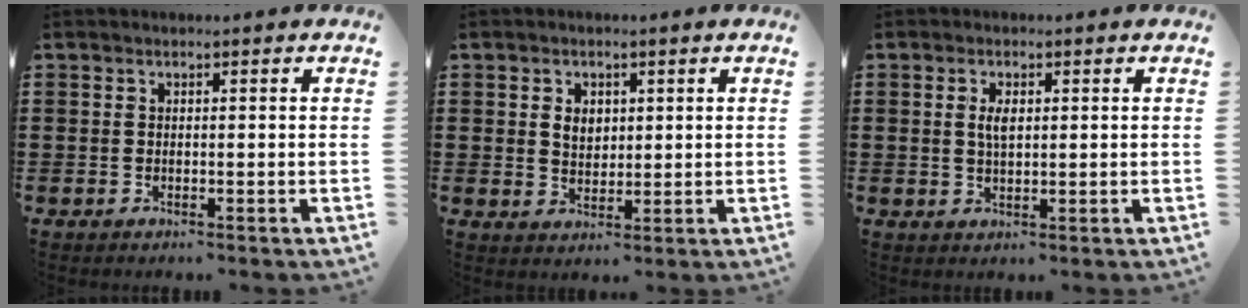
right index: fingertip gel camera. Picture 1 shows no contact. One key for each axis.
{"total": 3.0, "fx": 0.8, "fy": 2.1, "fz": 1.9, "tx": -0.036, "ty": 0.006, "tz": 0.012}
{"total": 2.5, "fx": 0.6, "fy": 1.0, "fz": 2.3, "tx": -0.047, "ty": 0.006, "tz": 0.008}